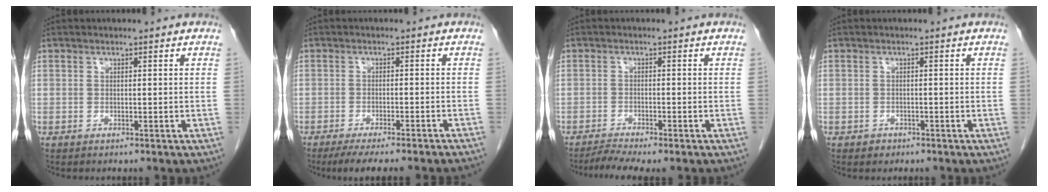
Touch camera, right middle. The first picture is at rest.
{"total": 10.6, "force": [-9.1, 0.1, 5.4], "torque": [-0.056, -0.018, -0.124]}
{"total": 3.5, "force": [-3.0, -0.4, 1.6], "torque": [-0.036, -0.008, -0.056]}
{"total": 1.0, "force": [-0.6, 0.8, 0.1], "torque": [-0.001, 0.003, -0.007]}